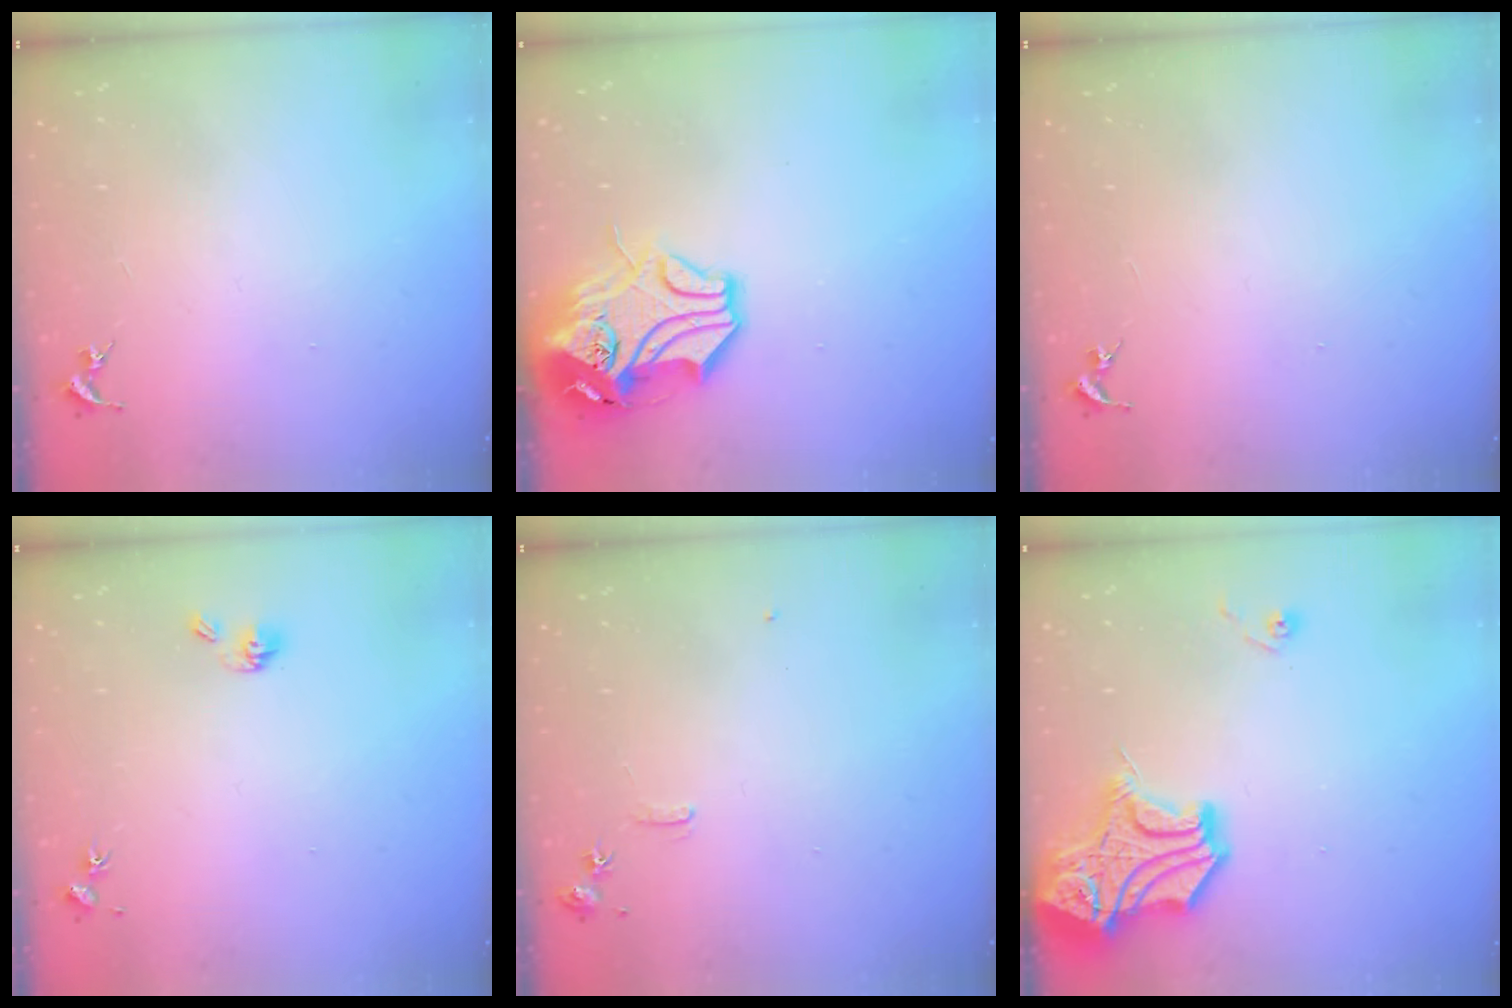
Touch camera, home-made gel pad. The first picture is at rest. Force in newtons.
{"total": 14.5, "press": 14.3, "slide": 1.9}
{"total": 0.0}
{"total": 5.3, "press": 4.7, "slide": 2.3}
{"total": 6.2, "press": 6.2, "slide": 0.8}
{"total": 21.1, "press": 21.0, "slide": 2.6}